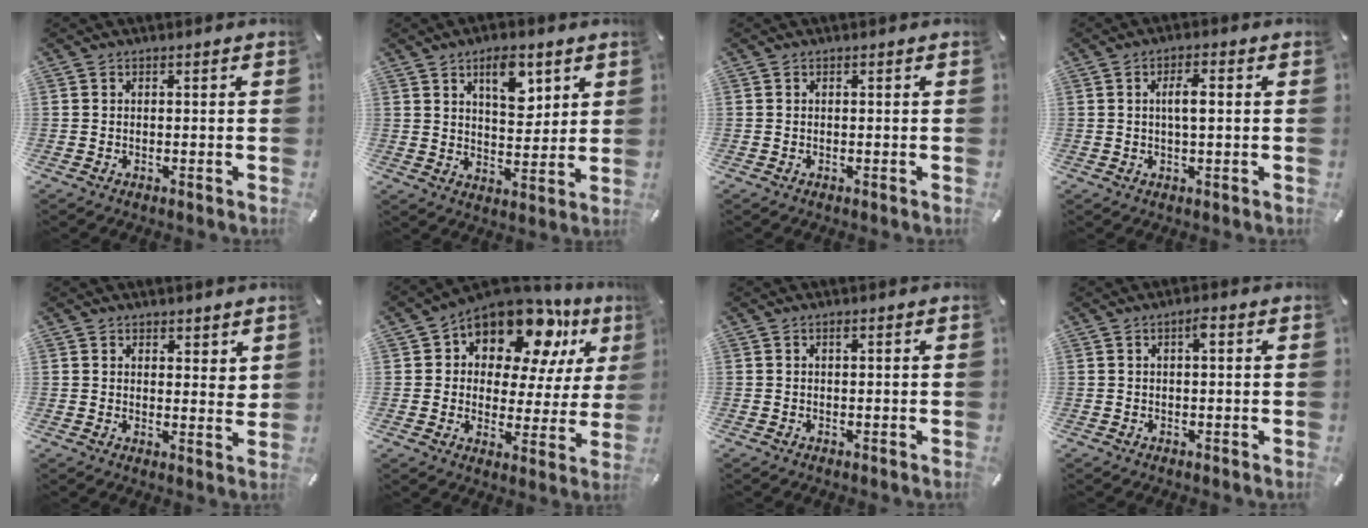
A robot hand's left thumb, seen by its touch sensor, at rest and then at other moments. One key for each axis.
{"total": 9.4, "fx": 5.3, "fy": 5.0, "fz": 6.0, "tx": -0.078, "ty": -0.022, "tz": 0.086}
{"total": 0.0}
{"total": 4.6, "fx": 0.6, "fy": 1.5, "fz": 4.3, "tx": -0.076, "ty": 0.002, "tz": 0.006}
{"total": 3.6, "fx": 2.8, "fy": 2.0, "fz": 0.7, "tx": 0.004, "ty": -0.016, "tz": 0.049}
{"total": 15.2, "fx": 10.5, "fy": 8.0, "fz": 7.6, "tx": -0.125, "ty": -0.079, "tz": 0.184}
{"total": 0.5, "fx": 0.2, "fy": 0.1, "fz": 0.5, "tx": -0.009, "ty": 0.000, "tz": 0.004}
{"total": 2.1, "fx": 0.7, "fy": 0.6, "fz": 1.9, "tx": -0.030, "ty": 0.002, "tz": 0.008}